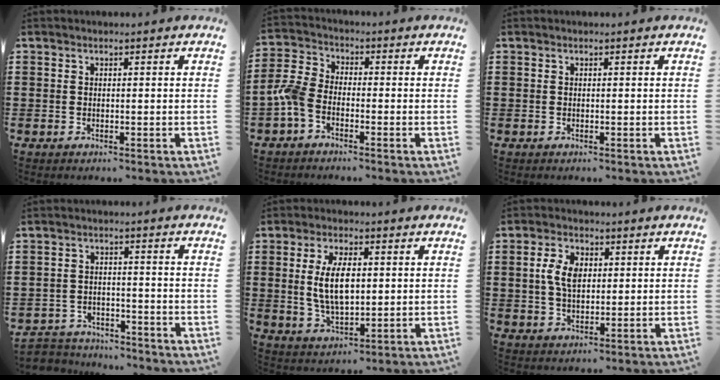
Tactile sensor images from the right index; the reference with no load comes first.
{"total": 4.9, "force": [-2.9, 2.6, 2.9], "torque": [-0.089, -0.001, -0.067]}
{"total": 0.0}
{"total": 3.7, "force": [-3.6, 0.6, -0.2], "torque": [-0.012, -0.003, -0.081]}
{"total": 8.2, "force": [0.8, 3.8, 7.3], "torque": [-0.146, 0.003, 0.009]}
{"total": 5.5, "force": [0.9, 3.4, 4.2], "torque": [-0.098, 0.012, 0.012]}